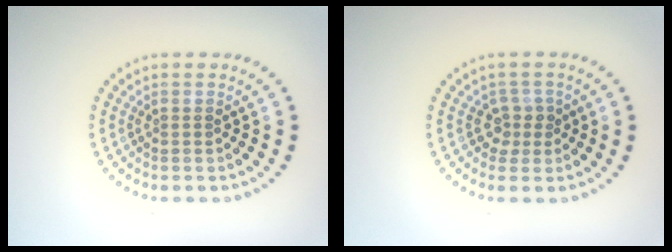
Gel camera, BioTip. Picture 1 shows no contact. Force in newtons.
{"total": 1.8, "press": 1.4, "slide": 1.1}